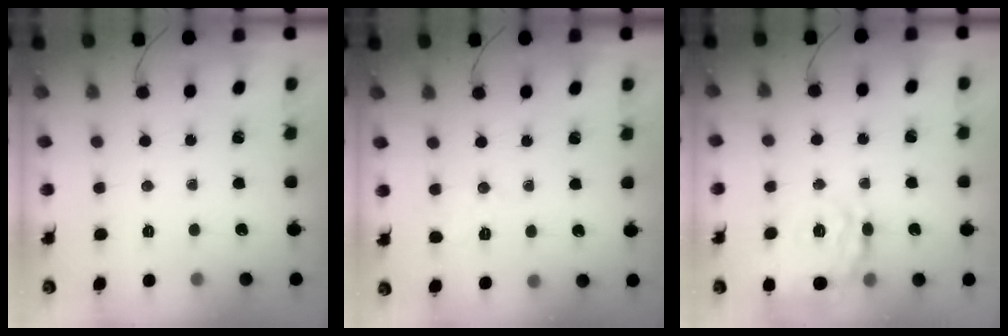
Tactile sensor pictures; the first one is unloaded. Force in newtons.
{"total": 1.4, "press": 0.7, "slide": 1.2}
{"total": 19.9, "press": 19.7, "slide": 3.0}